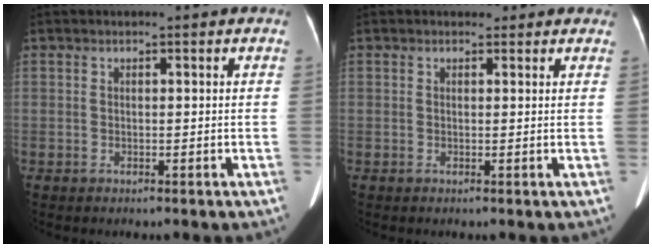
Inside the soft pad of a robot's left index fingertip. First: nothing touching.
{"total": 1.8, "force": [1.3, 1.2, 0.3], "torque": [0.003, 0.007, 0.012]}